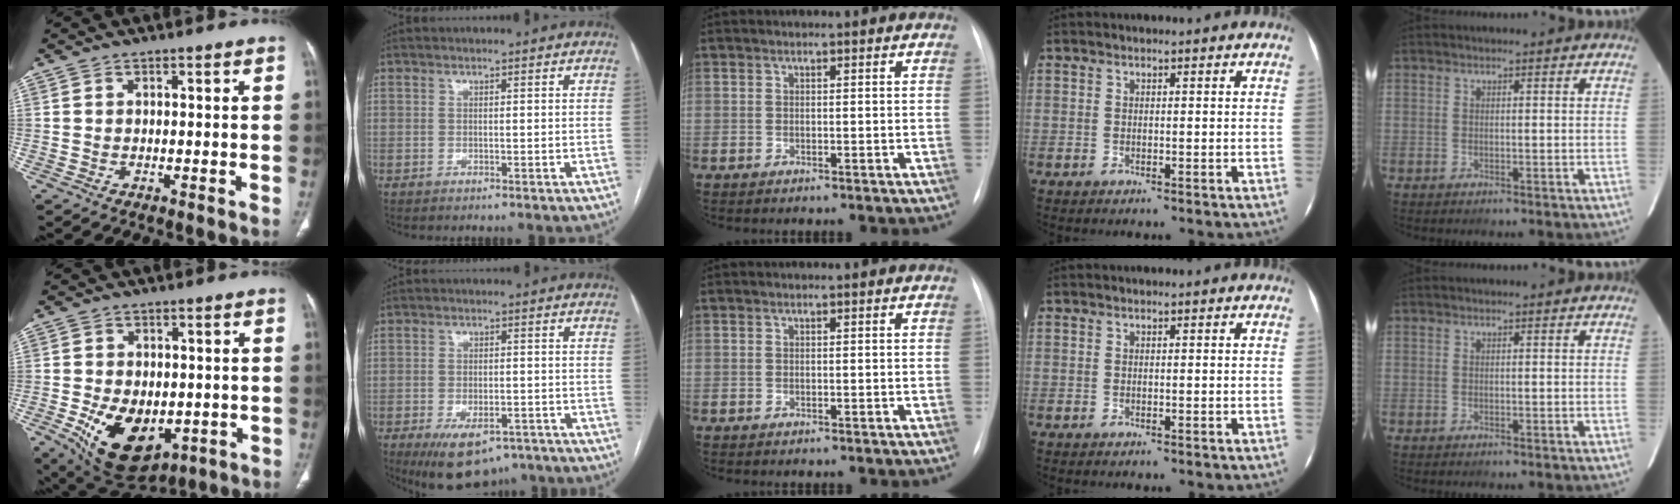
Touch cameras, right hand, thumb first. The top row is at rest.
{"thumb": {"total": 14.7, "force": [-4.1, 9.3, 10.7], "torque": [-0.155, -0.005, -0.041]}, "index": {"total": 10.0, "force": [-6.7, 4.7, 5.8], "torque": [-0.089, -0.003, -0.097]}}